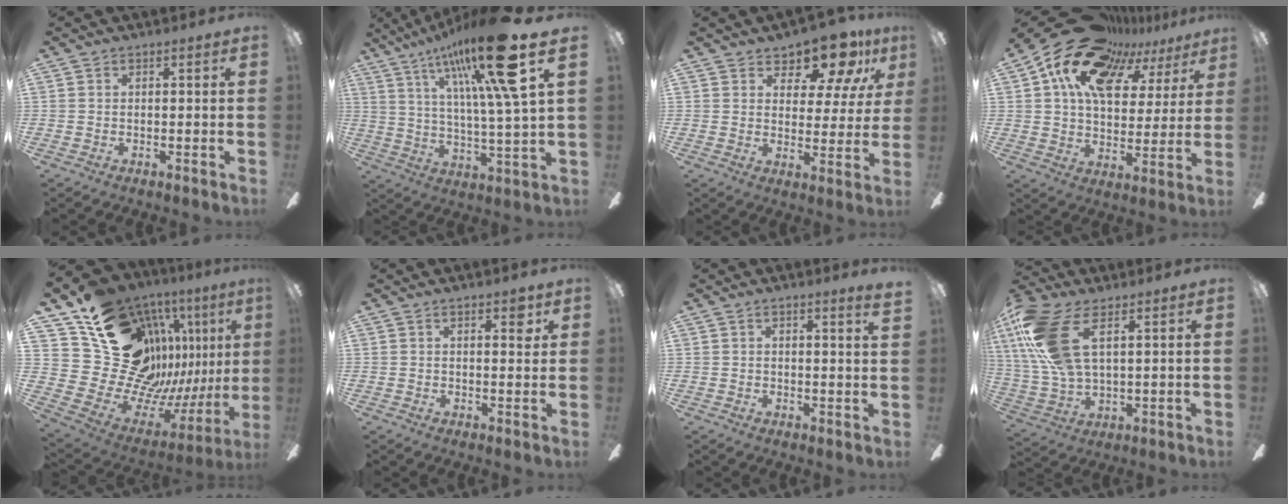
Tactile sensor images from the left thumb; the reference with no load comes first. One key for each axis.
{"total": 21.5, "fx": 12.7, "fy": 2.9, "fz": 17.1, "tx": -0.289, "ty": -0.059, "tz": 0.188}
{"total": 12.2, "fx": 9.4, "fy": 5.1, "fz": 5.9, "tx": -0.097, "ty": -0.061, "tz": 0.167}
{"total": 19.2, "fx": 12.5, "fy": 10.4, "fz": 10.3, "tx": -0.203, "ty": -0.062, "tz": 0.225}
{"total": 21.7, "fx": 11.3, "fy": 14.6, "fz": 11.6, "tx": -0.176, "ty": -0.124, "tz": 0.258}
{"total": 3.1, "fx": 1.8, "fy": 1.4, "fz": 2.1, "tx": -0.014, "ty": -0.007, "tz": 0.023}
{"total": 1.9, "fx": 1.4, "fy": -0.2, "fz": 1.3, "tx": -0.018, "ty": -0.005, "tz": 0.022}
{"total": 18.5, "fx": 7.2, "fy": 8.9, "fz": 14.5, "tx": -0.322, "ty": -0.019, "tz": 0.128}